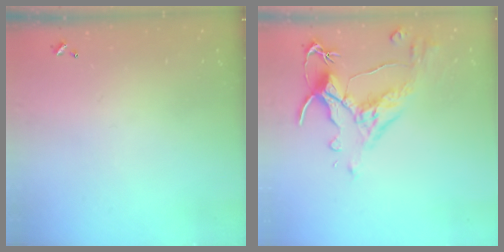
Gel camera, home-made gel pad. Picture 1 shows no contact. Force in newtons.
{"total": 3.2, "press": 2.9, "slide": 1.4}